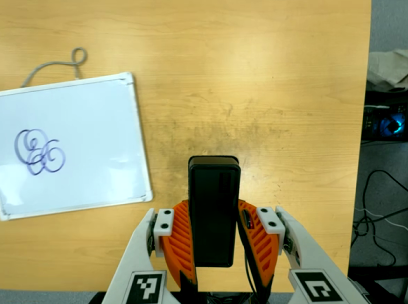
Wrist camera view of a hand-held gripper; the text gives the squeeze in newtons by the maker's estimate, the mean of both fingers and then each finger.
{"total": 3.7, "left": 2.3, "right": 5.1}